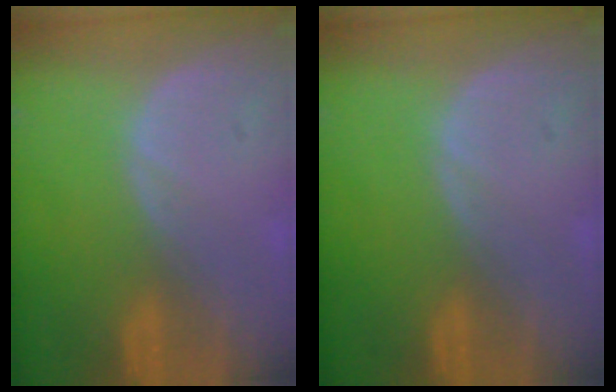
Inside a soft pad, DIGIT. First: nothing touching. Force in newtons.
{"total": 0.0}